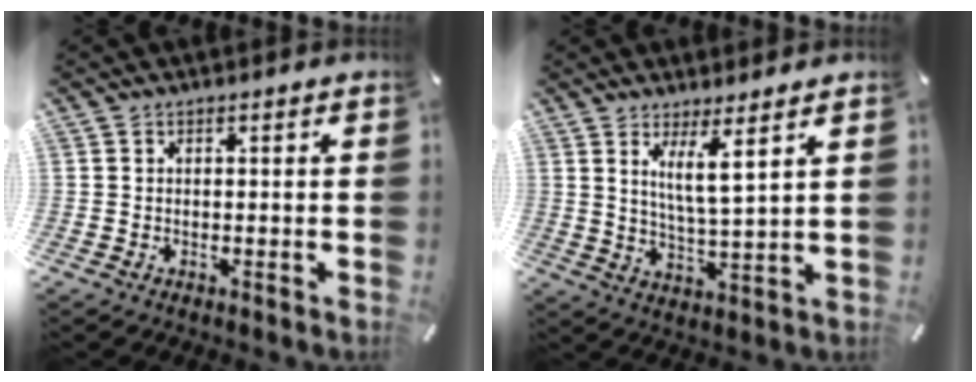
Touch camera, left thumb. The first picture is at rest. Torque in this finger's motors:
{"motor_torque": [-0.07, -0.17, 0.08, -0.05, 0.06]}